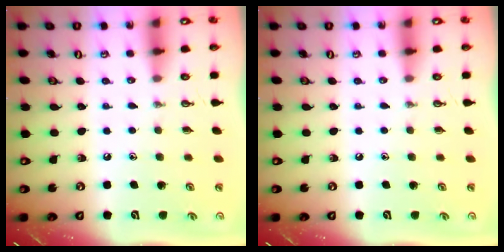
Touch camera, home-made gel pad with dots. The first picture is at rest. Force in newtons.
{"total": 0.0}